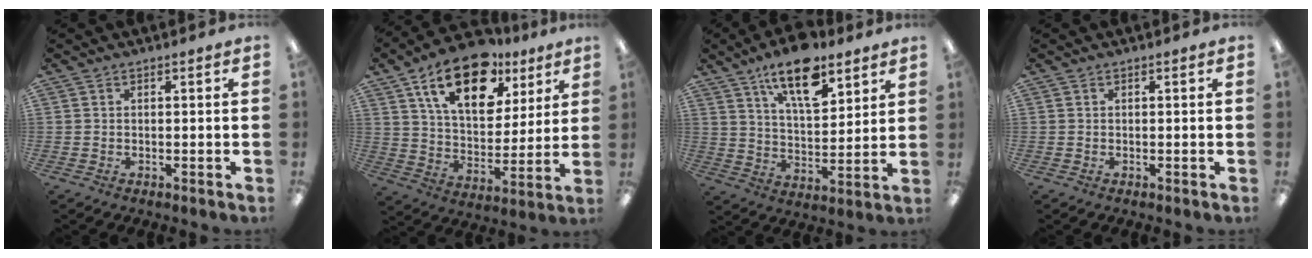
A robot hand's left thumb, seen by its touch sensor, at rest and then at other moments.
{"total": 19.5, "force": [11.7, 10.5, 11.6], "torque": [-0.188, -0.049, 0.203]}
{"total": 15.3, "force": [10.4, 6.5, 9.2], "torque": [-0.145, -0.050, 0.178]}
{"total": 0.0}